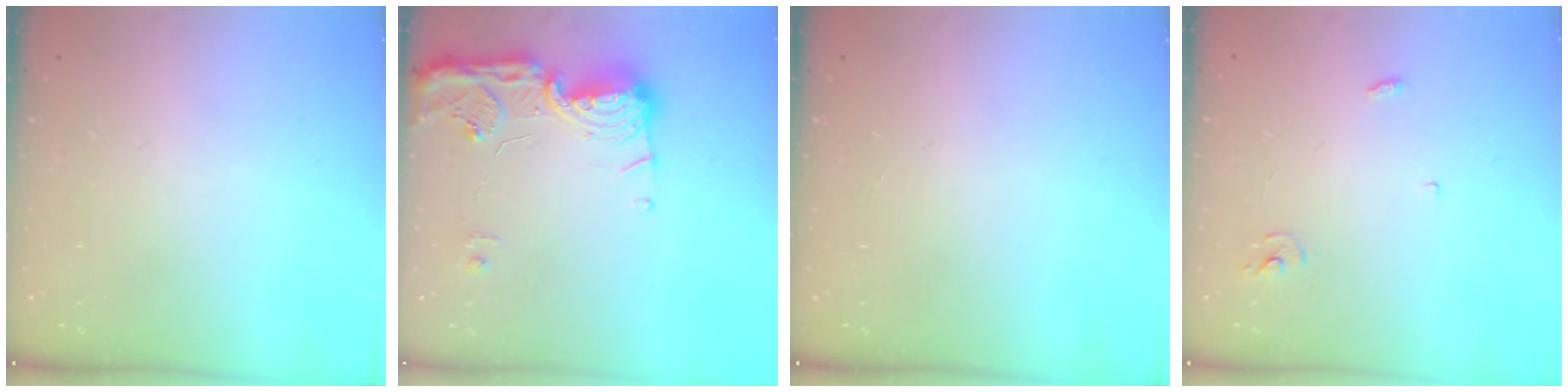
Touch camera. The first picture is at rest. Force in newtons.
{"total": 15.0, "press": 14.9, "slide": 0.8}
{"total": 0.0}
{"total": 3.0, "press": 3.0, "slide": 0.2}